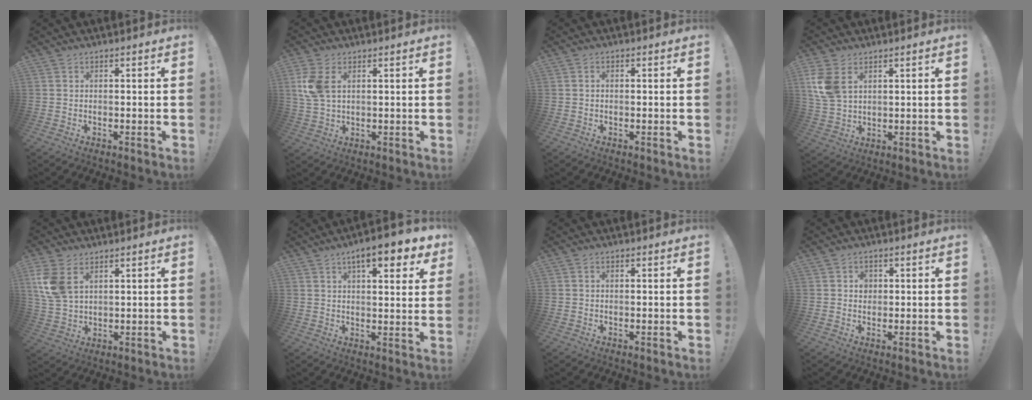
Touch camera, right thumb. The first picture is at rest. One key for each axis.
{"total": 7.6, "fx": 2.6, "fy": 4.4, "fz": 5.5, "tx": -0.117, "ty": -0.004, "tz": 0.049}
{"total": 1.0, "fx": -0.3, "fy": 0.8, "fz": 0.5, "tx": -0.011, "ty": 0.005, "tz": -0.005}
{"total": 8.5, "fx": 3.6, "fy": 5.4, "fz": 5.4, "tx": -0.104, "ty": -0.008, "tz": 0.072}
{"total": 8.8, "fx": 4.0, "fy": 5.5, "fz": 5.6, "tx": -0.116, "ty": -0.013, "tz": 0.076}
{"total": 9.5, "fx": 5.4, "fy": 2.5, "fz": 7.4, "tx": -0.096, "ty": -0.029, "tz": 0.085}
{"total": 0.6, "fx": 0.2, "fy": 0.5, "fz": 0.3, "tx": -0.011, "ty": 0.005, "tz": 0.005}
{"total": 2.7, "fx": 0.4, "fy": 2.4, "fz": 1.3, "tx": -0.004, "ty": -0.002, "tz": 0.002}